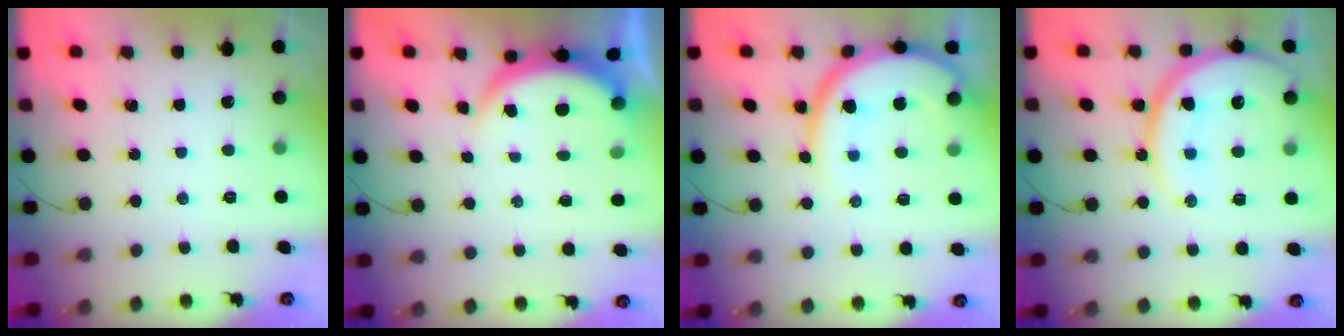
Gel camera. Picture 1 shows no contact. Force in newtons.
{"total": 5.0, "press": 5.0, "slide": 0.6}
{"total": 14.1, "press": 14.0, "slide": 1.6}
{"total": 18.7, "press": 18.6, "slide": 1.8}